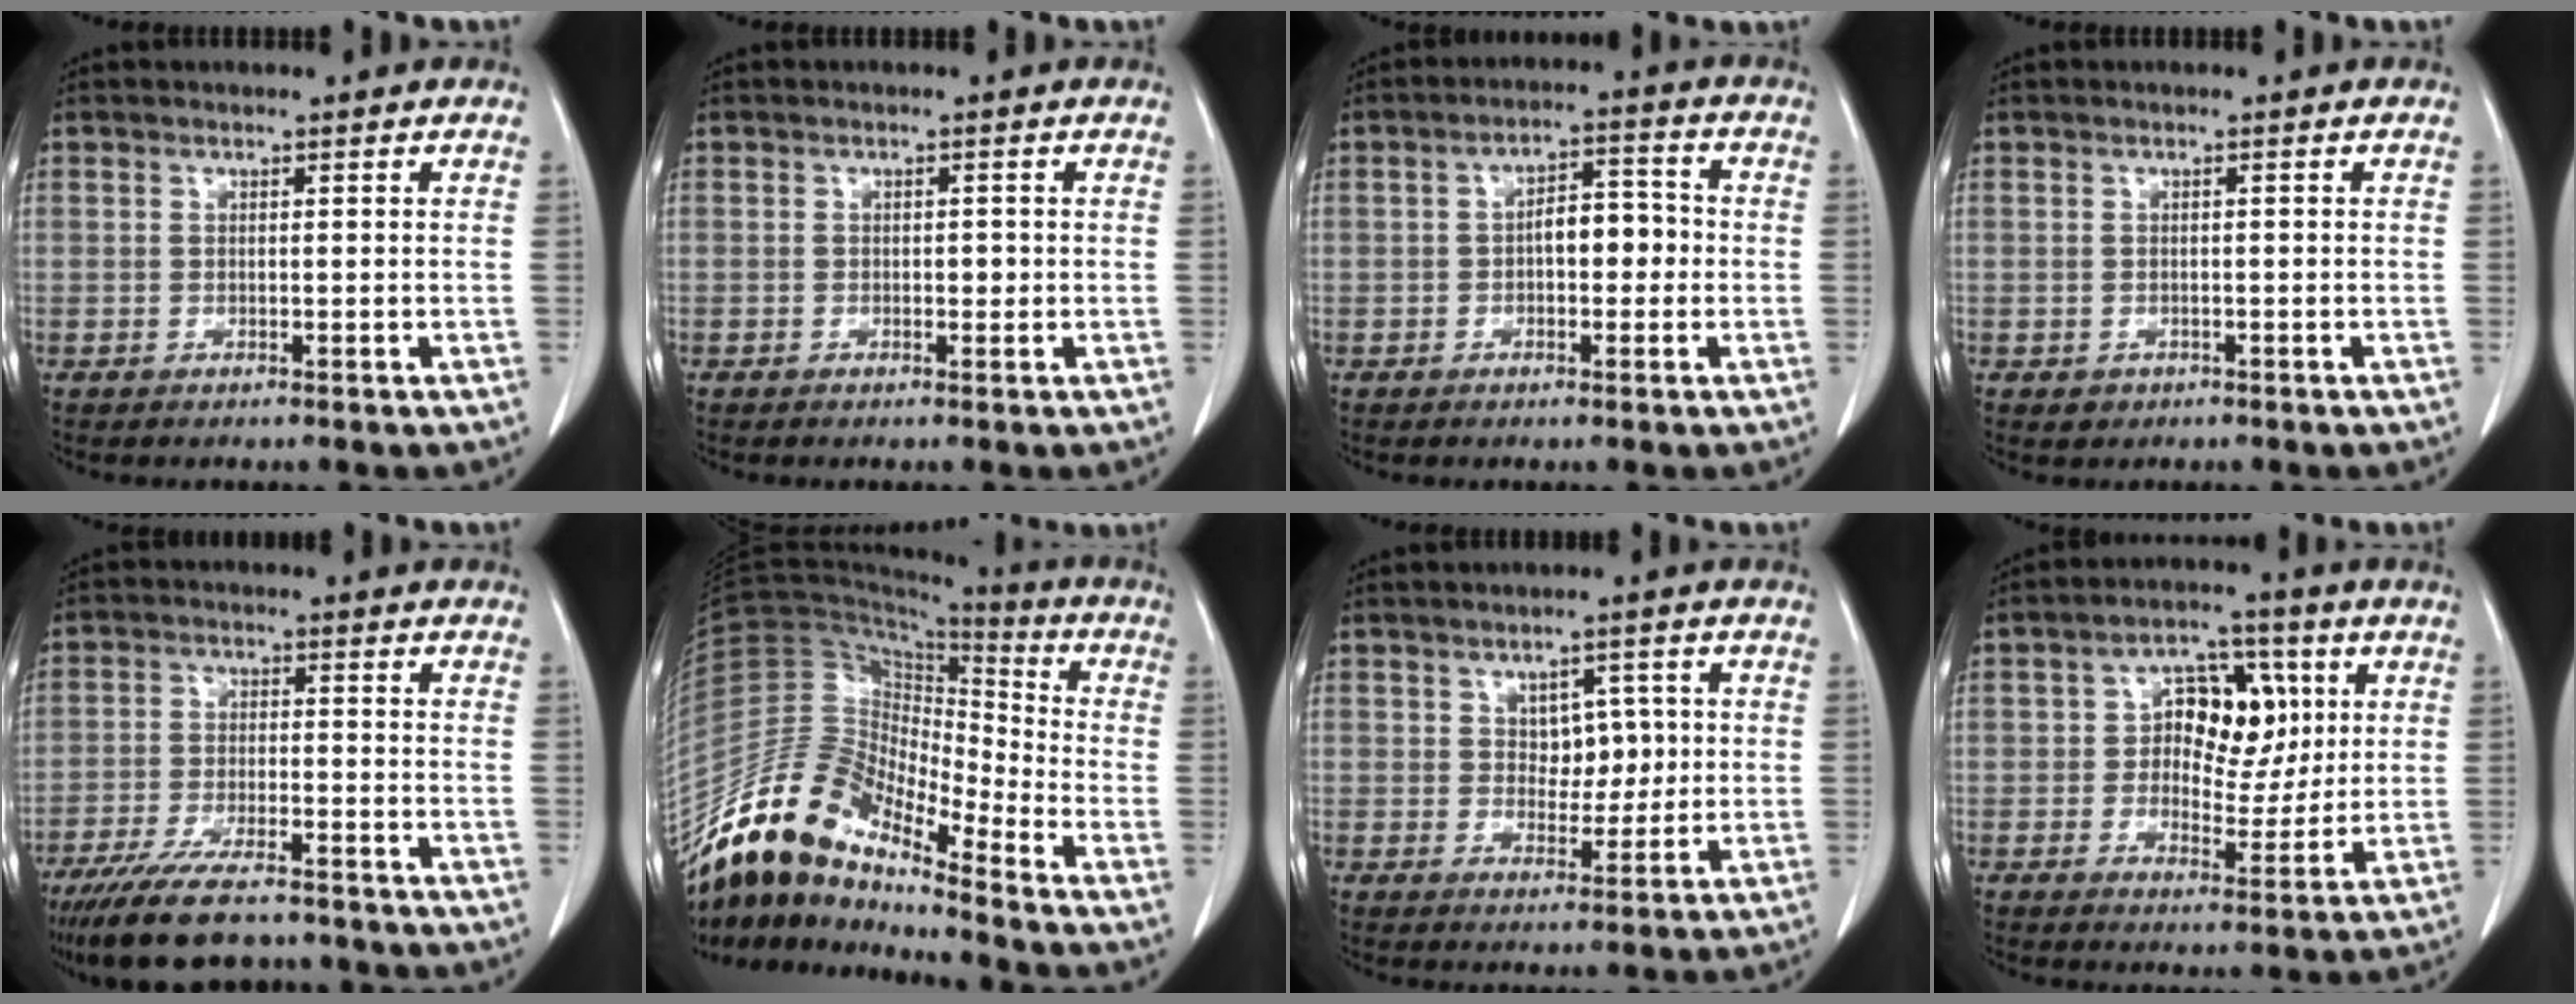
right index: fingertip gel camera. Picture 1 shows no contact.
{"total": 1.3, "force": [-0.1, 0.8, 1.0], "torque": [-0.013, 0.001, -0.001]}
{"total": 5.6, "force": [-0.5, 2.6, 5.0], "torque": [-0.081, 0.022, -0.009]}
{"total": 1.2, "force": [-0.4, 1.1, 0.4], "torque": [-0.004, 0.003, 0.001]}
{"total": 12.7, "force": [-10.4, 2.9, 6.5], "torque": [-0.112, -0.022, -0.168]}
{"total": 13.9, "force": [-12.0, 3.5, 6.2], "torque": [-0.118, 0.045, -0.228]}
{"total": 5.0, "force": [0.9, 3.2, 3.8], "torque": [-0.047, 0.007, 0.020]}
{"total": 9.4, "force": [1.9, 6.1, 6.9], "torque": [-0.096, 0.025, 0.034]}